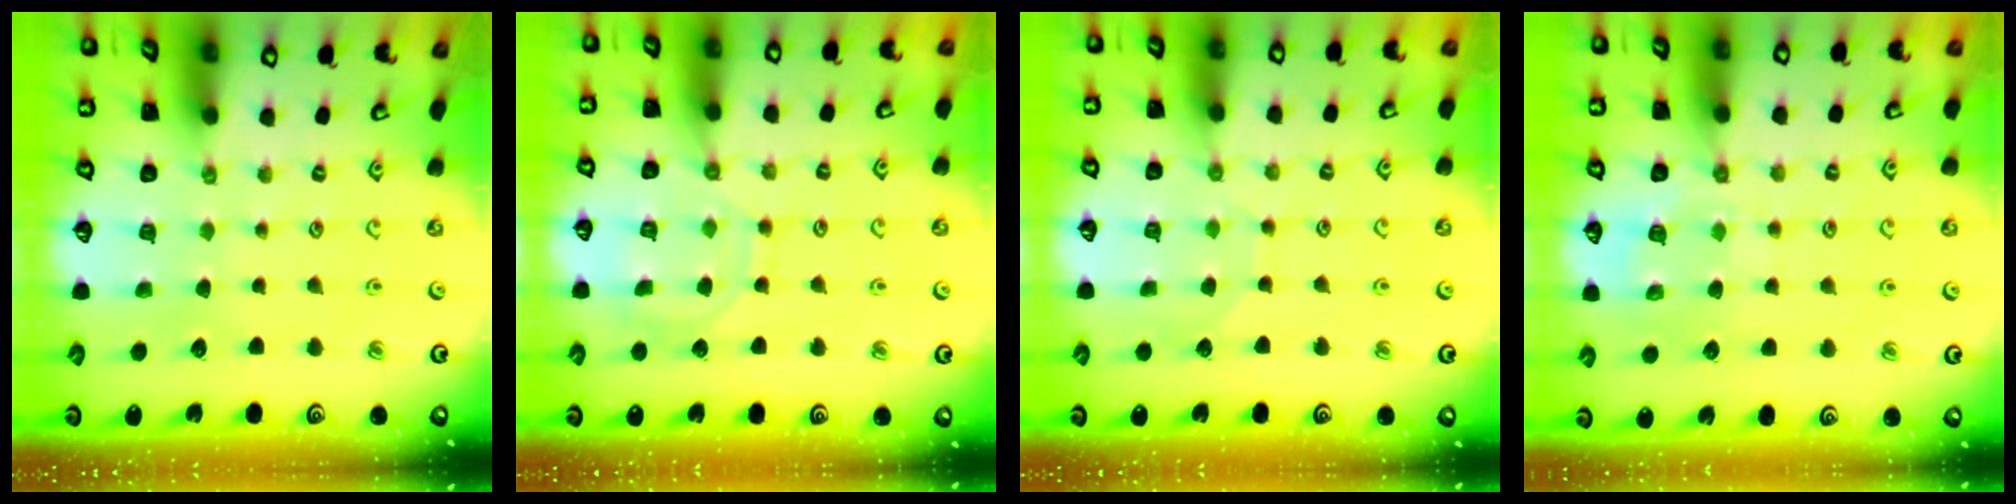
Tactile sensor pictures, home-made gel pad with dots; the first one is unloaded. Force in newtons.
{"total": 9.2, "press": 9.2, "slide": 0.8}
{"total": 4.3, "press": 4.3, "slide": 0.3}
{"total": 8.6, "press": 8.6, "slide": 0.2}